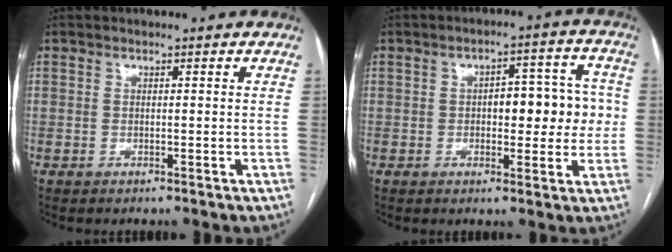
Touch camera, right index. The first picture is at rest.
{"total": 9.1, "force": [-0.1, 4.0, 8.2], "torque": [-0.096, 0.033, 0.005]}